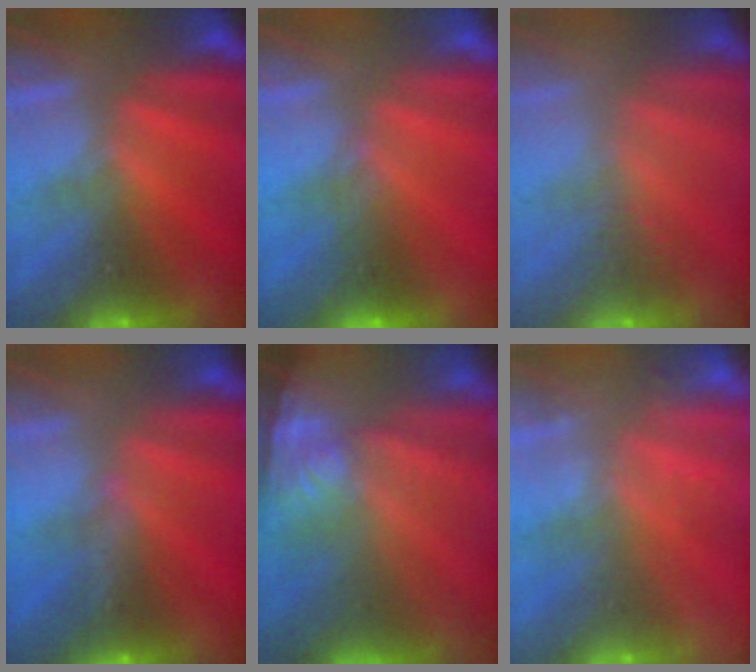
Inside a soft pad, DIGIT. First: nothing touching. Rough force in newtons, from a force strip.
{"total": 1.7}
{"total": 2.6}
{"total": 7.3}
{"total": 7.6}
{"total": 2.4}